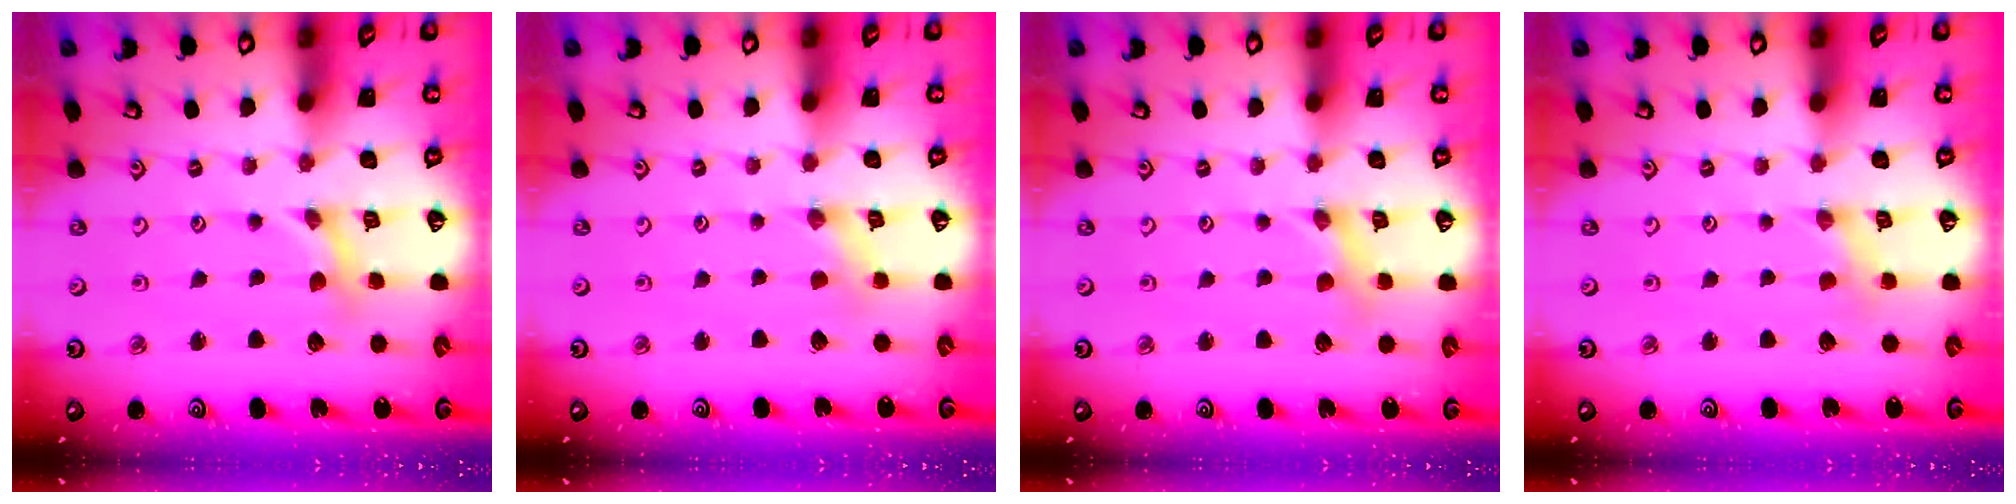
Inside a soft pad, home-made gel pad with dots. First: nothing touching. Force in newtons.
{"total": 0.0}
{"total": 1.5, "press": 1.5, "slide": 0.1}
{"total": 0.5, "press": 0.5, "slide": 0.2}